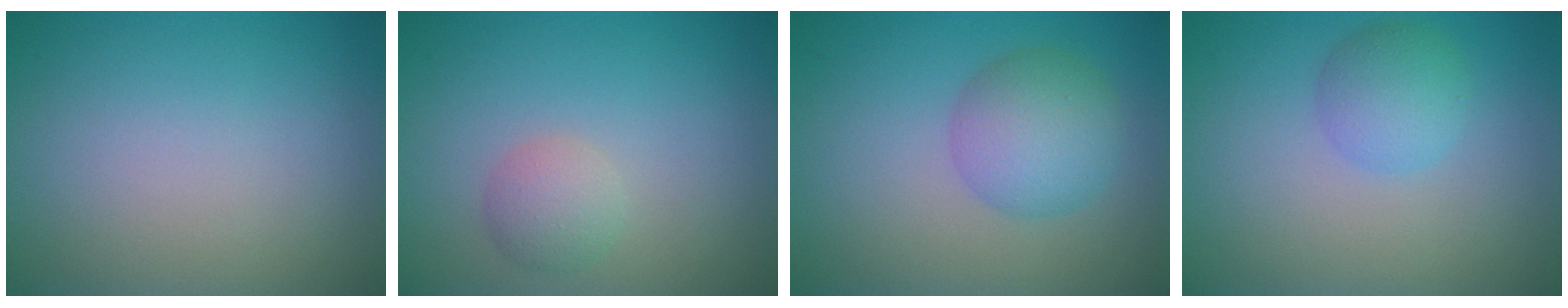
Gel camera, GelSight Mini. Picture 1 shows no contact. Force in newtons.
{"total": 2.1, "press": 2.1, "slide": 0.1}
{"total": 4.4, "press": 4.4, "slide": 0.1}
{"total": 2.8, "press": 2.8, "slide": 0.1}